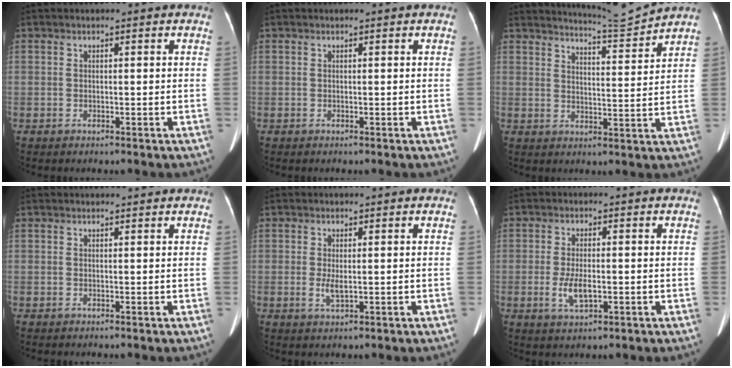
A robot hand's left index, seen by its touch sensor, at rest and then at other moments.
{"total": 0.0}
{"total": 6.7, "force": [6.4, -1.9, 0.1], "torque": [-0.019, -0.031, 0.105]}
{"total": 2.2, "force": [2.1, 0.1, 0.6], "torque": [-0.008, 0.017, 0.028]}
{"total": 2.1, "force": [0.0, 0.6, 2.0], "torque": [-0.040, -0.005, 0.003]}
{"total": 4.3, "force": [-1.0, 1.5, 3.9], "torque": [-0.082, -0.006, -0.014]}